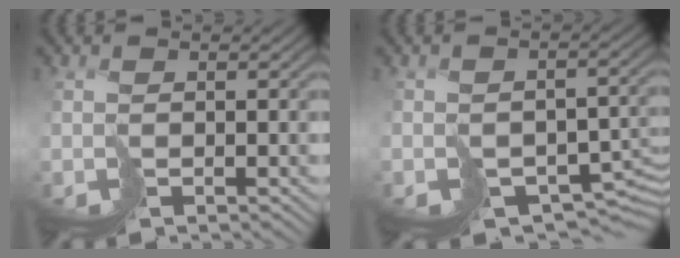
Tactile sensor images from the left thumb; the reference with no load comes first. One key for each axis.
{"total": 7.0, "fx": -3.6, "fy": 4.2, "fz": 4.2, "tx": -0.063, "ty": -0.022, "tz": -0.034}